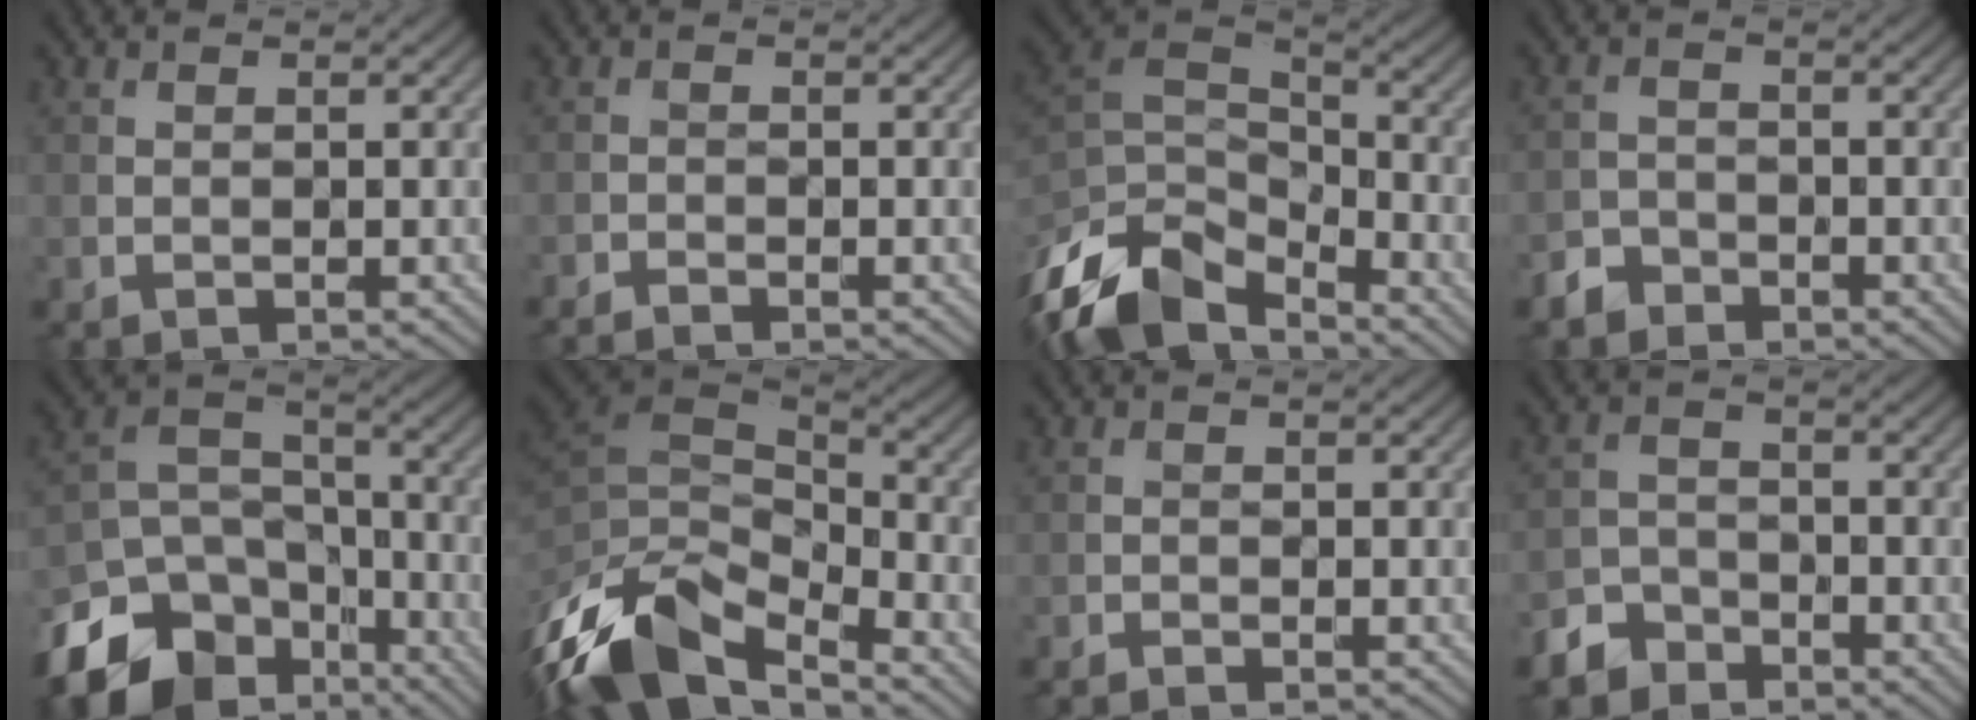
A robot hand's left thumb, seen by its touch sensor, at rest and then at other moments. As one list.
[{"total": 1.7, "force": [-1.6, 0.1, 0.5], "torque": [-0.014, -0.002, -0.033]}, {"total": 13.9, "force": [-9.2, 7.1, 7.6], "torque": [-0.210, -0.014, -0.172]}, {"total": 2.7, "force": [-2.1, 1.5, 0.6], "torque": [-0.011, 0.000, -0.050]}, {"total": 14.3, "force": [-8.9, 9.2, 6.2], "torque": [-0.174, -0.036, -0.153]}, {"total": 13.9, "force": [-7.3, 7.1, 9.5], "torque": [-0.235, -0.020, -0.128]}, {"total": 1.0, "force": [-1.0, 0.0, 0.3], "torque": [-0.007, -0.001, -0.020]}, {"total": 3.9, "force": [-3.1, 2.2, 0.9], "torque": [-0.017, 0.002, -0.070]}]